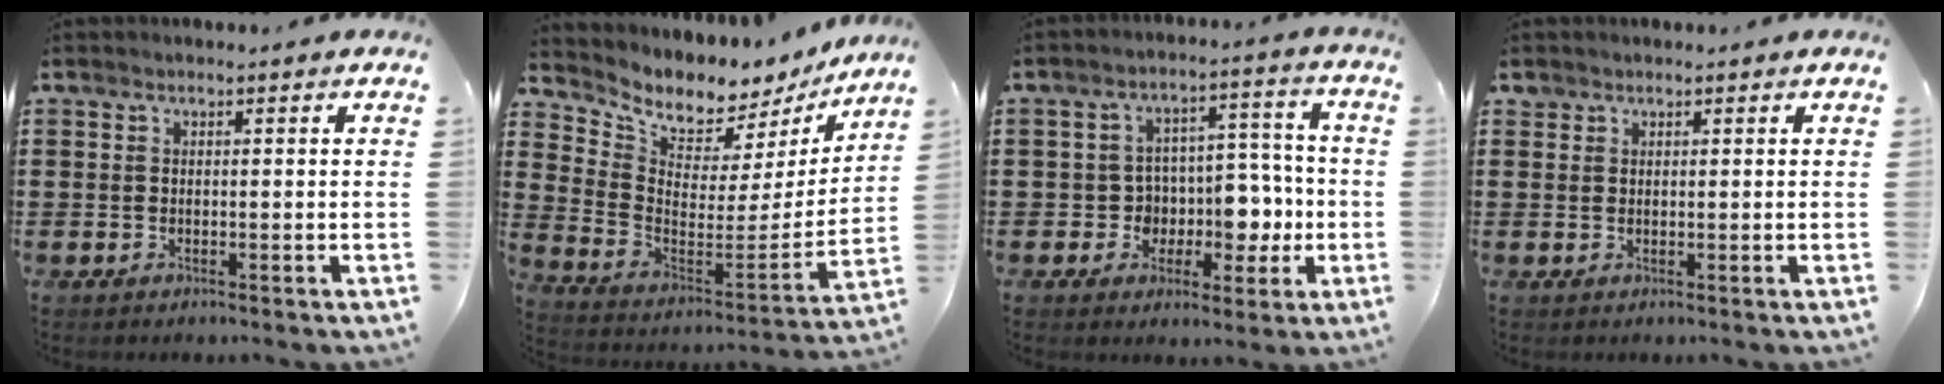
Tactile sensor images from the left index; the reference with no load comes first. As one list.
[{"total": 5.8, "force": [5.5, 1.8, 0.4], "torque": [-0.041, -0.063, 0.093]}, {"total": 7.1, "force": [-0.9, 6.3, 3.2], "torque": [-0.060, 0.003, -0.012]}, {"total": 0.9, "force": [0.7, 0.6, 0.1], "torque": [-0.005, 0.004, 0.014]}]